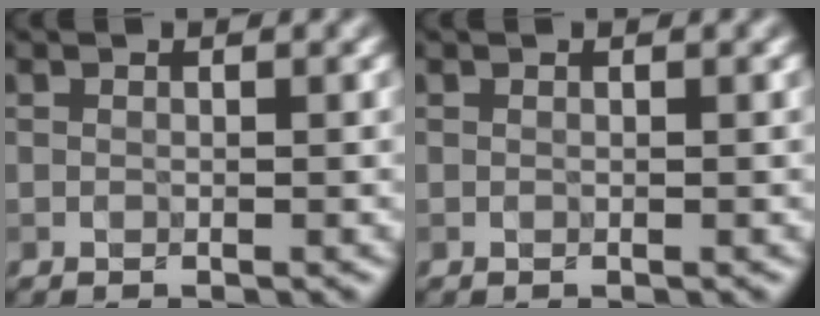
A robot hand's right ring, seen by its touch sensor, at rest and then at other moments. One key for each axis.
{"total": 0.0}